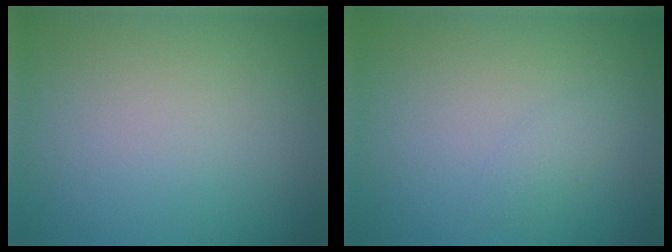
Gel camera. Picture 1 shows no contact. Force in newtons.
{"total": 1.1, "press": 1.1, "slide": 0.0}